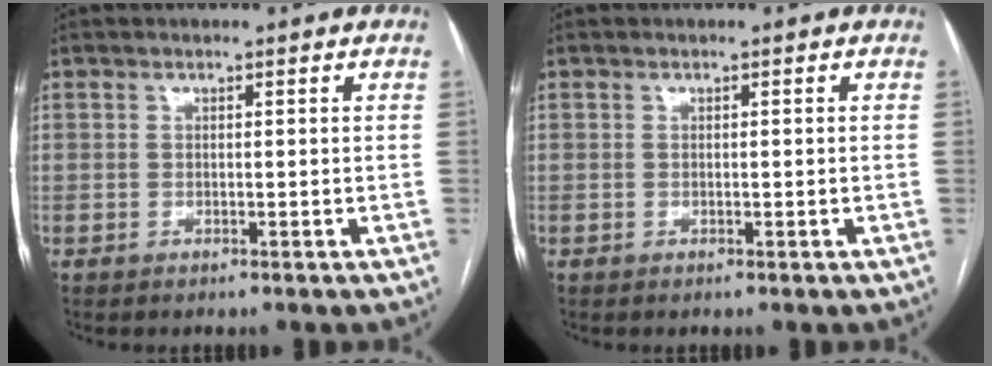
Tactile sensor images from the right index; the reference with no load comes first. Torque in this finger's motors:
{"motor_torque": [-0.13, 0.17, -0.01, -0.01]}